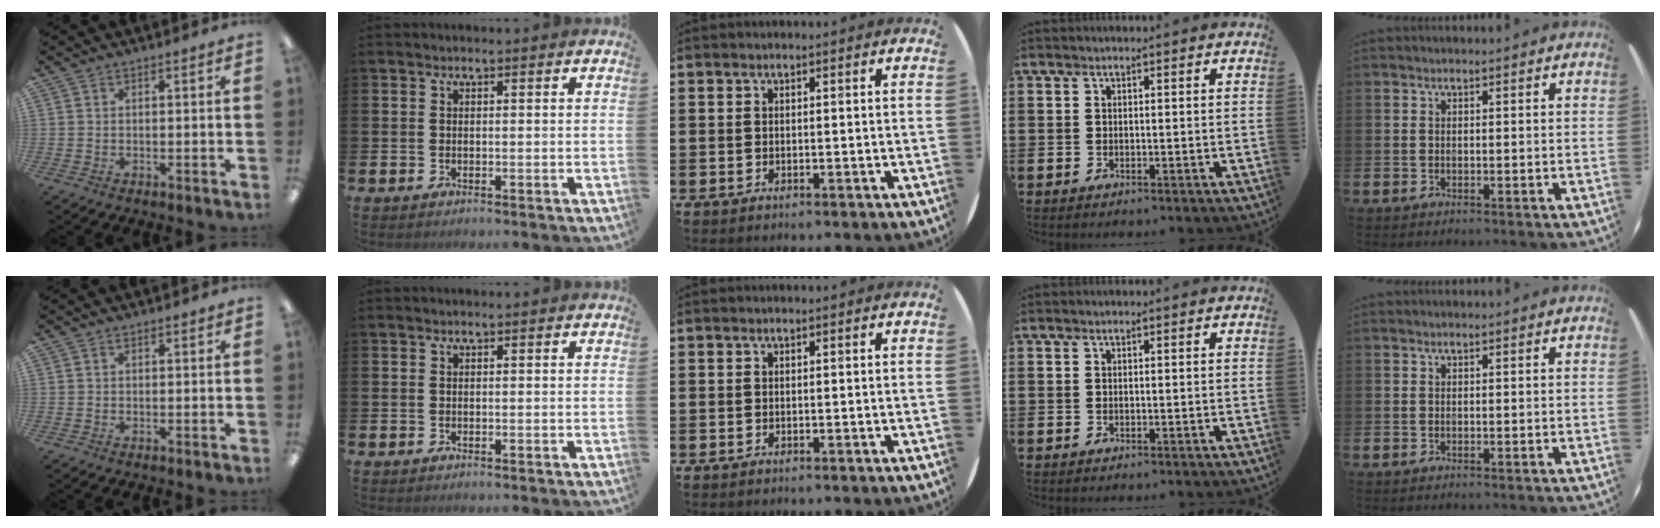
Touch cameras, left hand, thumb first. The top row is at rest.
{}